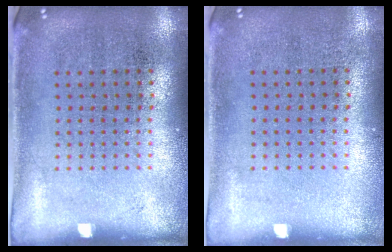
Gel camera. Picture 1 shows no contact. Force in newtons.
{"total": 0.0}